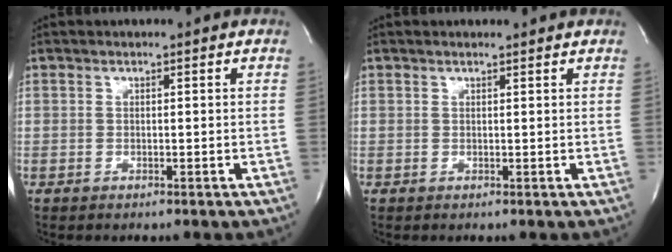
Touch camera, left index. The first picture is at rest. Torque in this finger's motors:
{"motor_torque": [0.29, -0.30, -0.01, -0.01]}